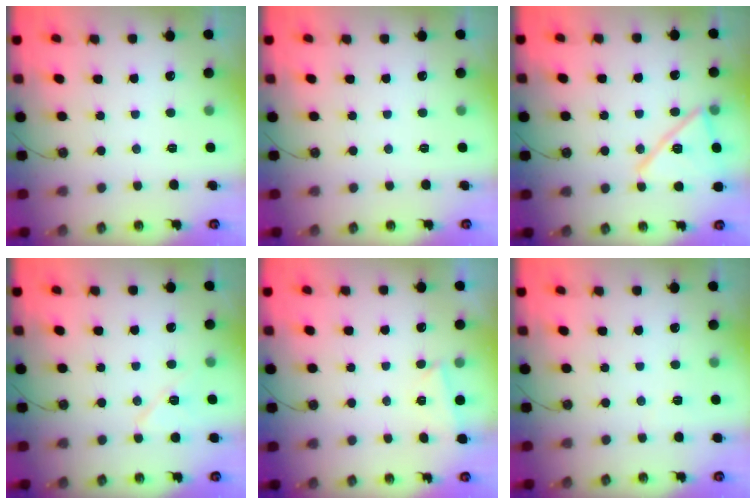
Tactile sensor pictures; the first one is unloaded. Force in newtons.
{"total": 0.0}
{"total": 15.8, "press": 15.8, "slide": 1.1}
{"total": 7.9, "press": 7.9, "slide": 0.7}
{"total": 2.3, "press": 2.2, "slide": 0.9}
{"total": 2.3, "press": 1.3, "slide": 1.9}